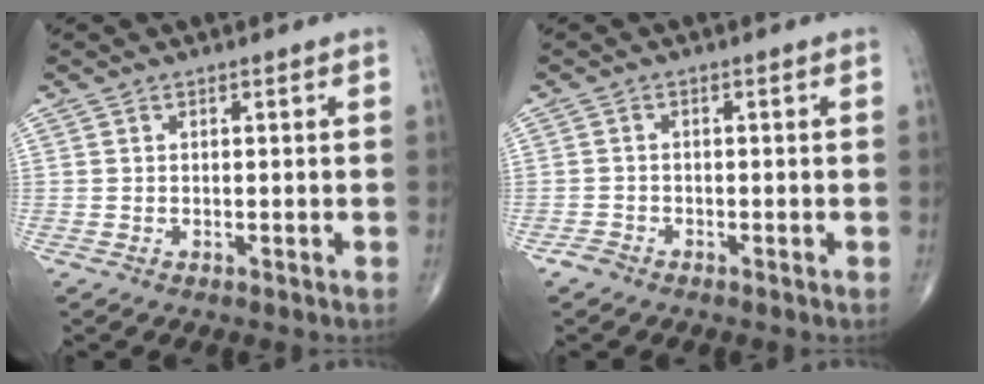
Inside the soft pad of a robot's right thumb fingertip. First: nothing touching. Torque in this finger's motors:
{"motor_torque": [-0.11, 0.16, -0.15, -0.06, -0.02]}